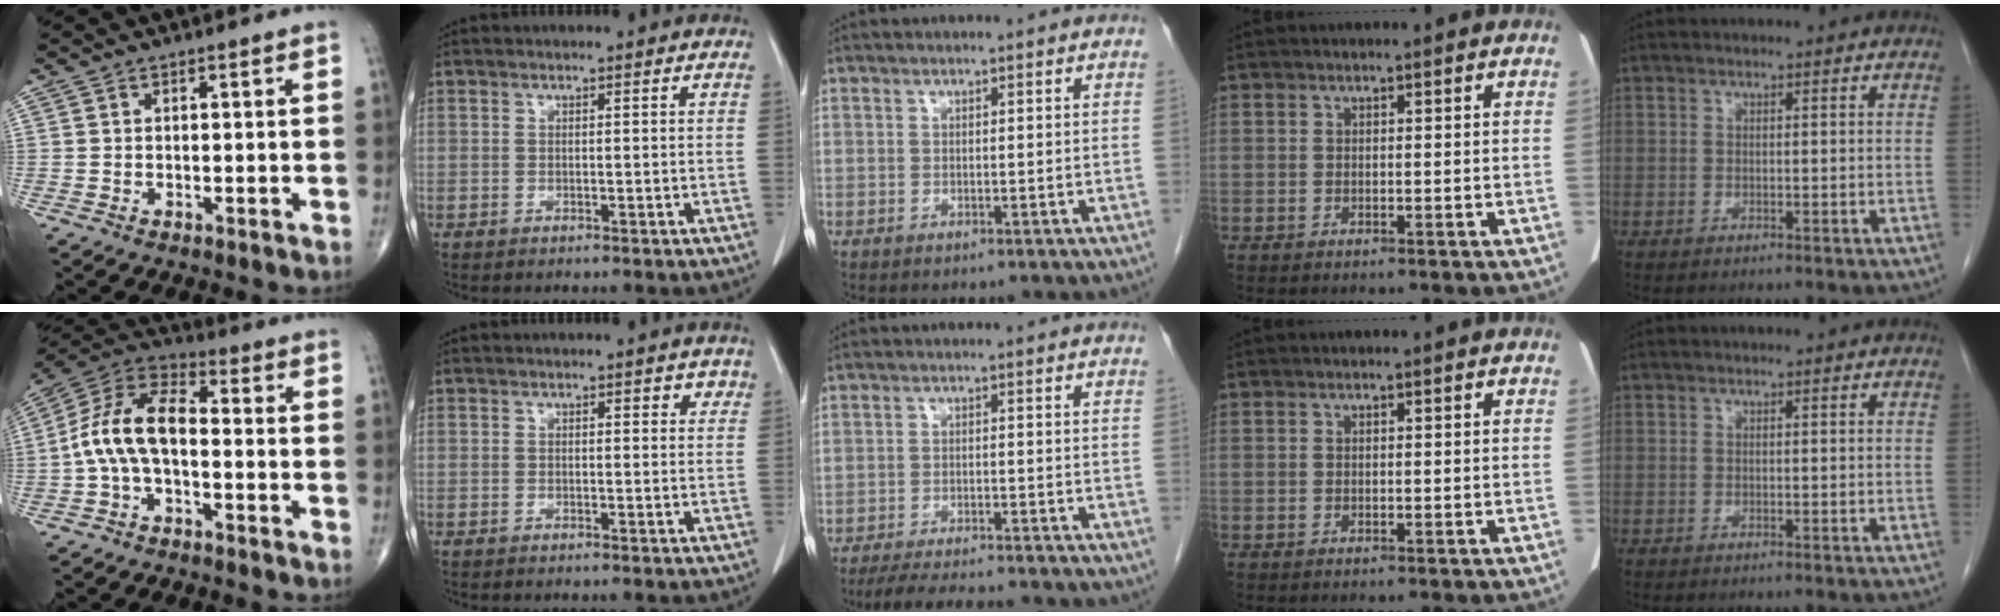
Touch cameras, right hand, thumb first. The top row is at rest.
{"thumb": {"total": 12.1, "force": [-1.6, 6.4, 10.1], "torque": [-0.194, 0.041, -0.040]}, "index": {"total": 1.7, "force": [0.9, 0.9, 1.1], "torque": [-0.002, 0.000, 0.006]}, "middle": {"total": 12.7, "force": [-11.2, 2.1, 5.7], "torque": [-0.082, -0.011, -0.152]}}